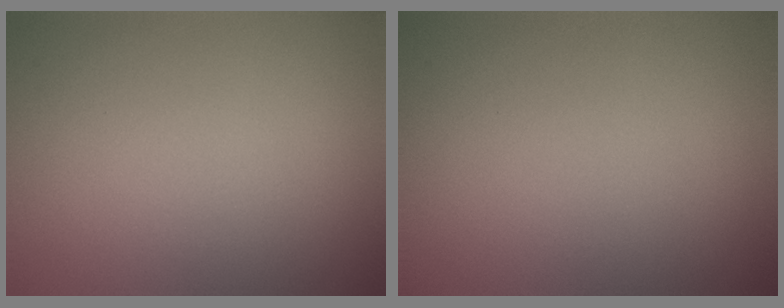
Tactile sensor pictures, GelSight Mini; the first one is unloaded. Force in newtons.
{"total": 0.0}